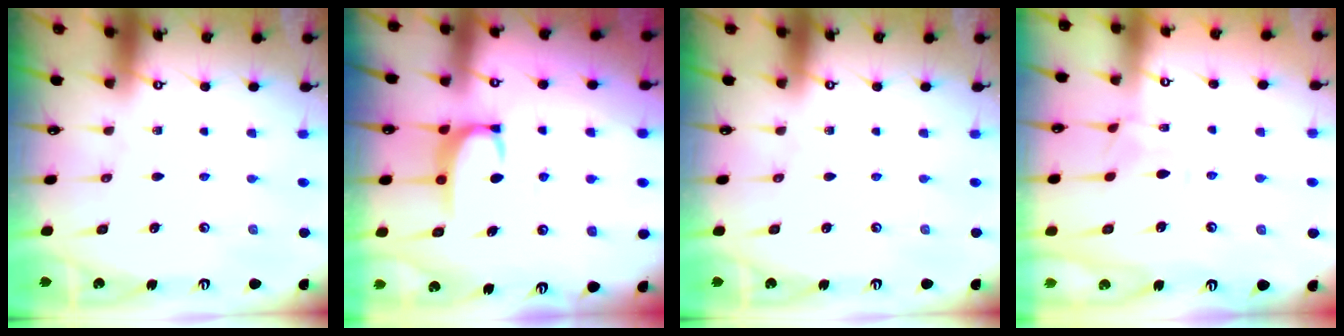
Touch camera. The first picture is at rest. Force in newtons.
{"total": 2.8, "press": 2.8, "slide": 0.4}
{"total": 0.0}
{"total": 2.9, "press": 2.8, "slide": 0.4}